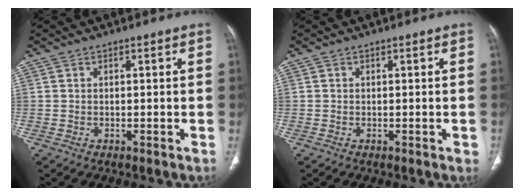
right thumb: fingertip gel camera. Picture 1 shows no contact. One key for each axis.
{"total": 1.1, "fx": -0.4, "fy": 0.5, "fz": 0.9, "tx": -0.002, "ty": 0.000, "tz": -0.005}